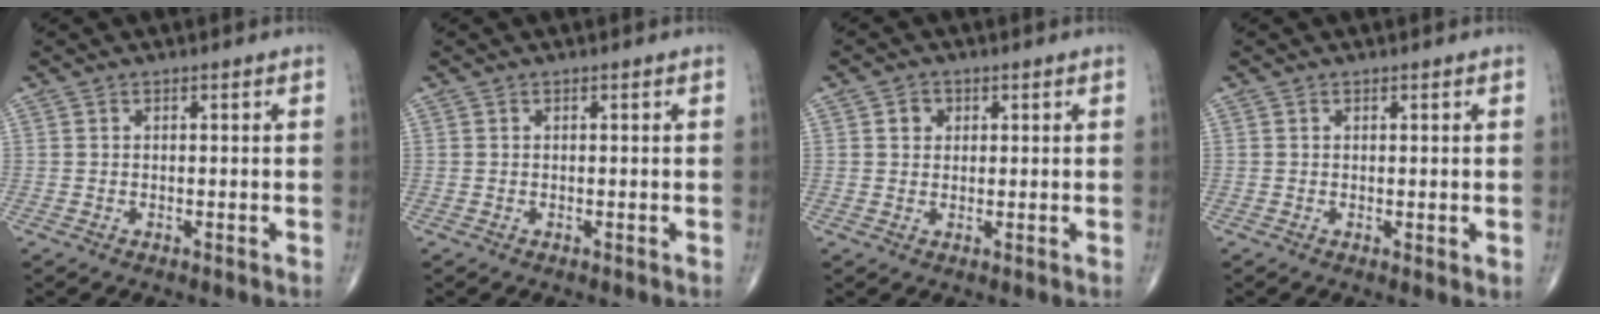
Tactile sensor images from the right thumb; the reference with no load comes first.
{"total": 0.0}
{"total": 2.5, "force": [0.8, 2.2, 1.0], "torque": [-0.002, -0.001, 0.009]}
{"total": 1.4, "force": [0.0, 0.4, 1.3], "torque": [-0.023, -0.008, 0.000]}